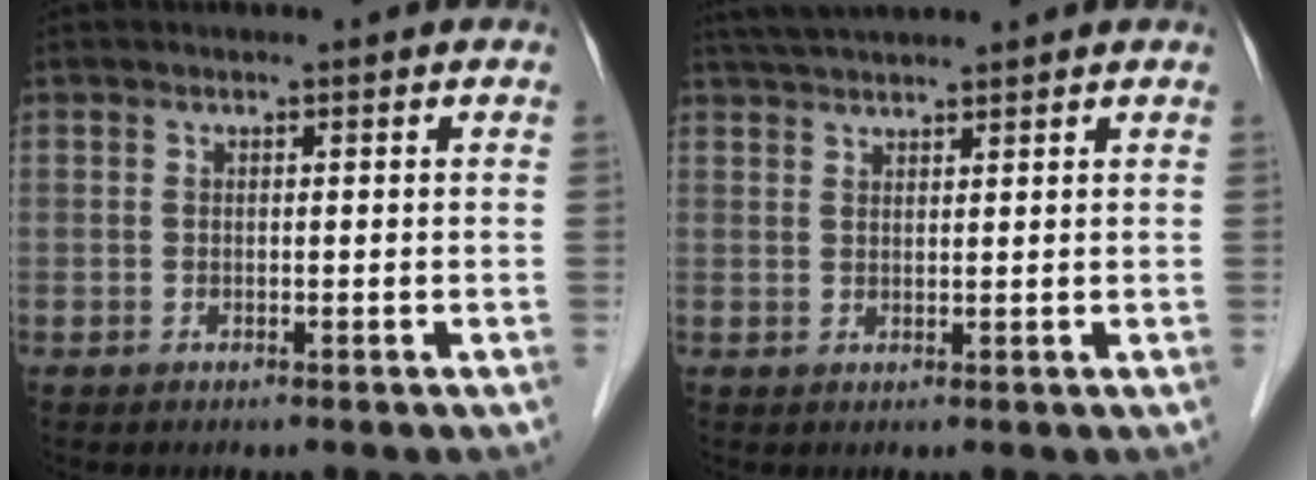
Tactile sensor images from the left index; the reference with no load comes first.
{"total": 4.9, "force": [4.5, -0.3, 2.0], "torque": [-0.035, 0.030, 0.083]}